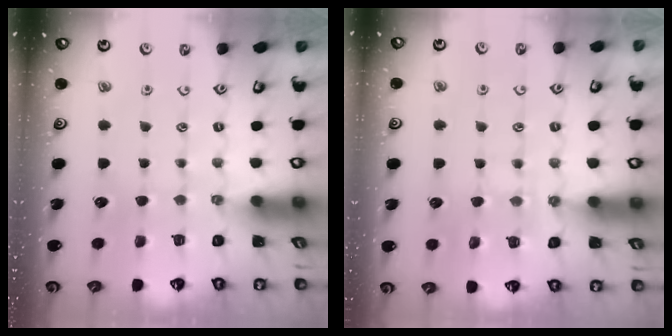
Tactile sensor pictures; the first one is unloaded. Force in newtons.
{"total": 7.3, "press": 7.3, "slide": 0.8}